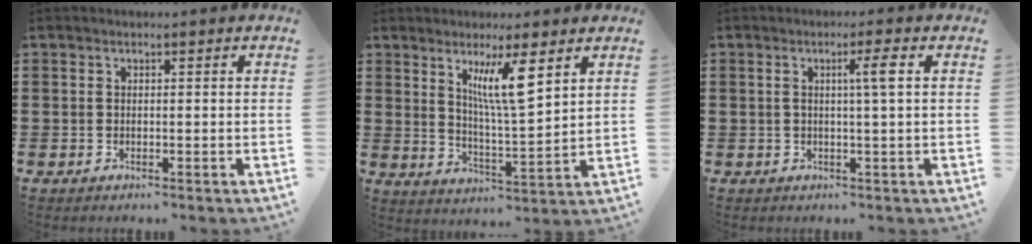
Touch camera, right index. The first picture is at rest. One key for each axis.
{"total": 8.4, "fx": 4.3, "fy": 1.3, "fz": 7.1, "tx": -0.140, "ty": -0.003, "tz": 0.071}
{"total": 3.4, "fx": 0.6, "fy": -0.2, "fz": 3.3, "tx": -0.055, "ty": -0.005, "tz": 0.003}